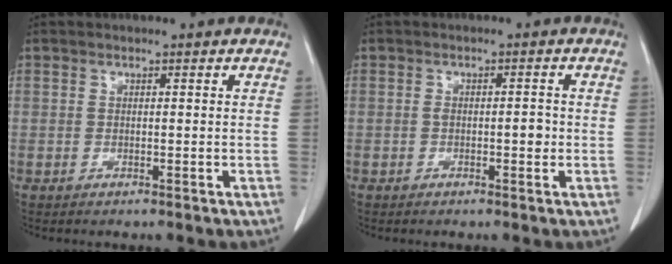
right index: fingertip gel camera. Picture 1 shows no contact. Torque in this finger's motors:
{"motor_torque": [0.33, -0.11, 0.08, 0.04]}